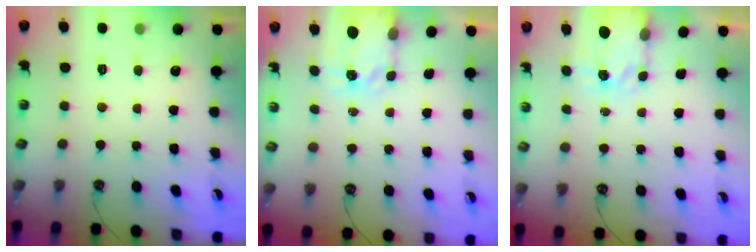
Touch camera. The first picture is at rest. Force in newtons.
{"total": 3.6, "press": 3.6, "slide": 0.4}
{"total": 3.6, "press": 3.5, "slide": 0.4}